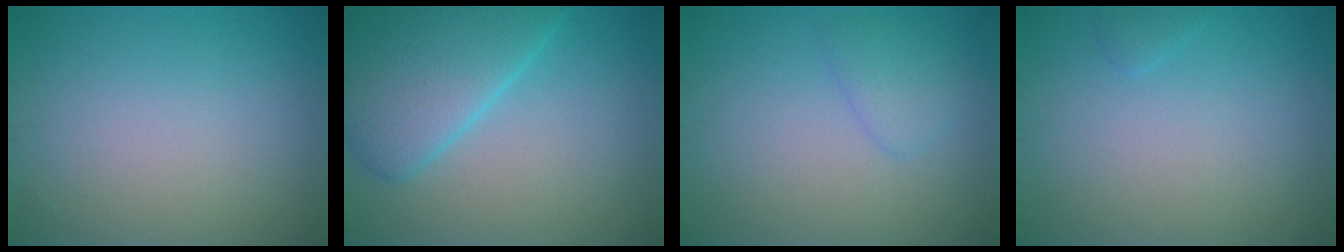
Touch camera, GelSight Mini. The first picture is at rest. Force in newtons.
{"total": 6.9, "press": 6.9, "slide": 0.2}
{"total": 1.8, "press": 1.8, "slide": 0.1}
{"total": 0.6, "press": 0.6, "slide": 0.1}